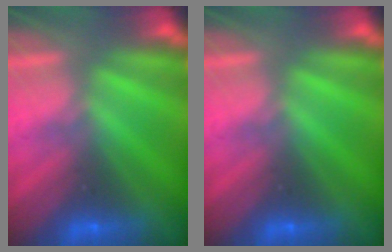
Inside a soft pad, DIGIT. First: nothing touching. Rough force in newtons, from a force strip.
{"total": 0.0}